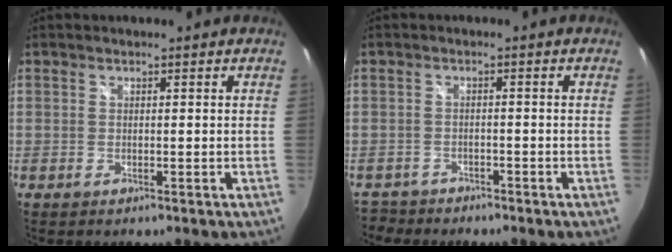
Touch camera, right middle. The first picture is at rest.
{"total": 5.1, "force": [-4.4, 2.5, 0.5], "torque": [-0.030, -0.007, -0.078]}